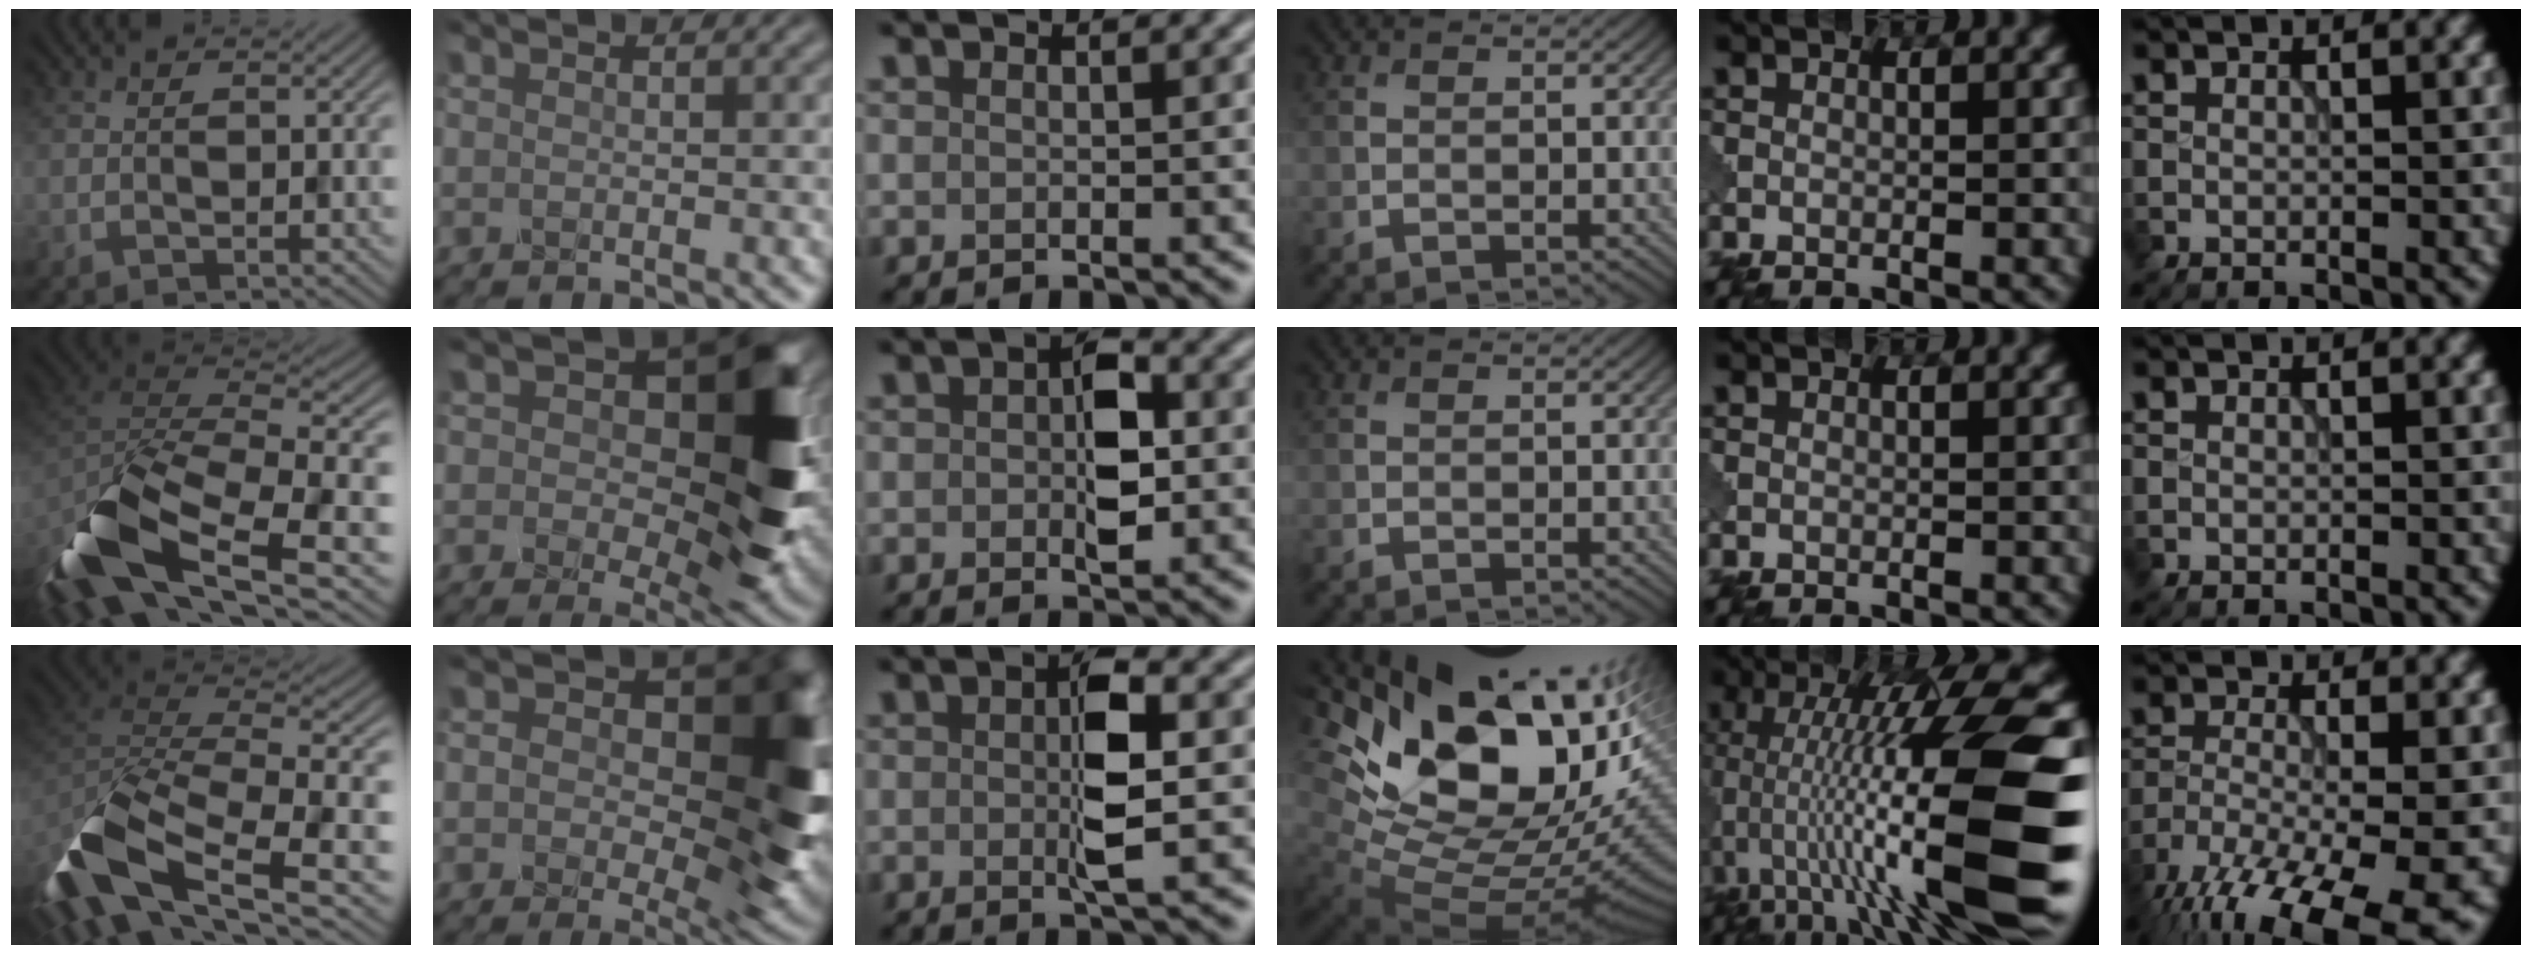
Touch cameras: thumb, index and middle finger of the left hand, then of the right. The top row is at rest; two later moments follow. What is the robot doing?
{"motion": "disassemble", "object": "pitcher"}